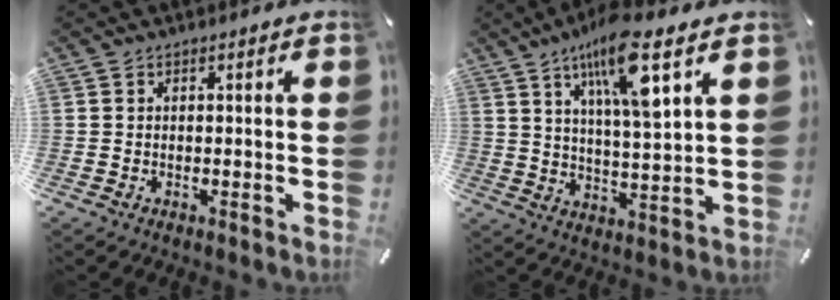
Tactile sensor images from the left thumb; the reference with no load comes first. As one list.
[{"total": 13.5, "force": [8.0, 3.0, 10.5], "torque": [-0.188, -0.029, 0.133]}]